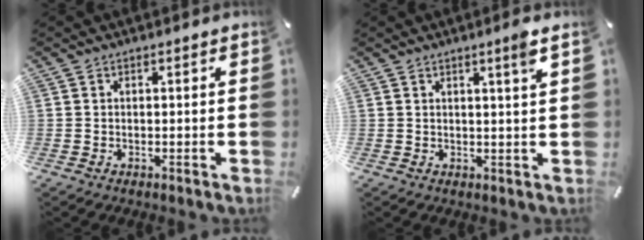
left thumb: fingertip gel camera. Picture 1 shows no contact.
{"total": 3.5, "force": [2.0, -0.2, 2.9], "torque": [-0.051, -0.007, 0.031]}